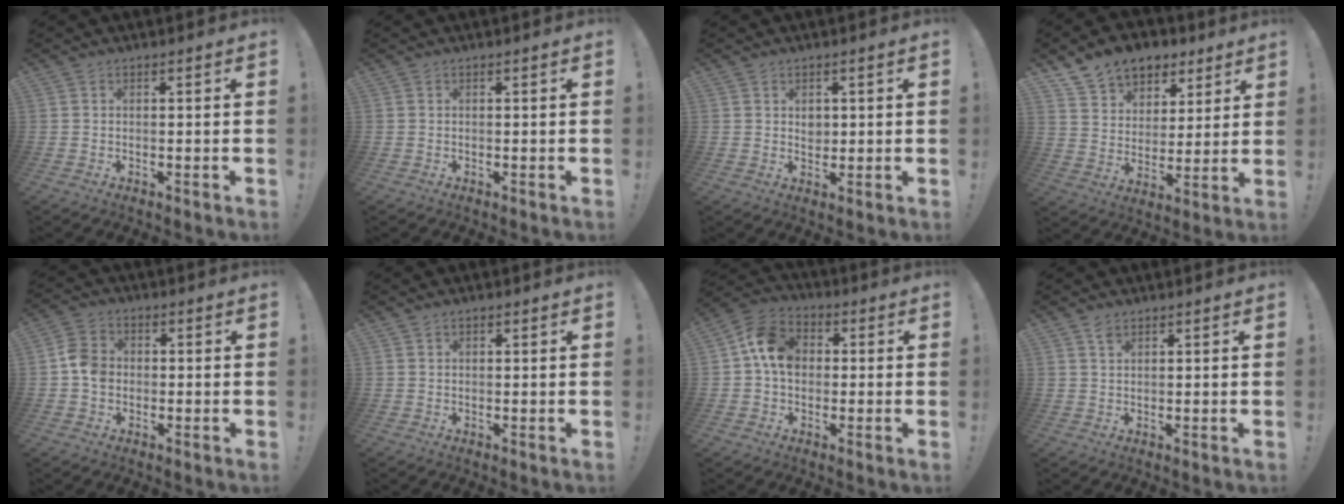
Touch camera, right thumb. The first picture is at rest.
{"total": 0.0}
{"total": 2.7, "force": [0.8, 2.4, 0.9], "torque": [-0.001, -0.005, 0.012]}
{"total": 12.3, "force": [8.4, 8.3, 3.6], "torque": [-0.057, -0.056, 0.161]}
{"total": 6.8, "force": [-1.0, 5.5, 3.9], "torque": [-0.067, 0.016, -0.016]}
{"total": 0.8, "force": [0.4, 0.6, 0.2], "torque": [0.000, -0.001, 0.007]}
{"total": 11.6, "force": [1.7, 9.1, 6.9], "torque": [-0.109, 0.014, 0.037]}
{"total": 2.1, "force": [1.6, 1.1, 0.9], "torque": [-0.003, -0.009, 0.026]}